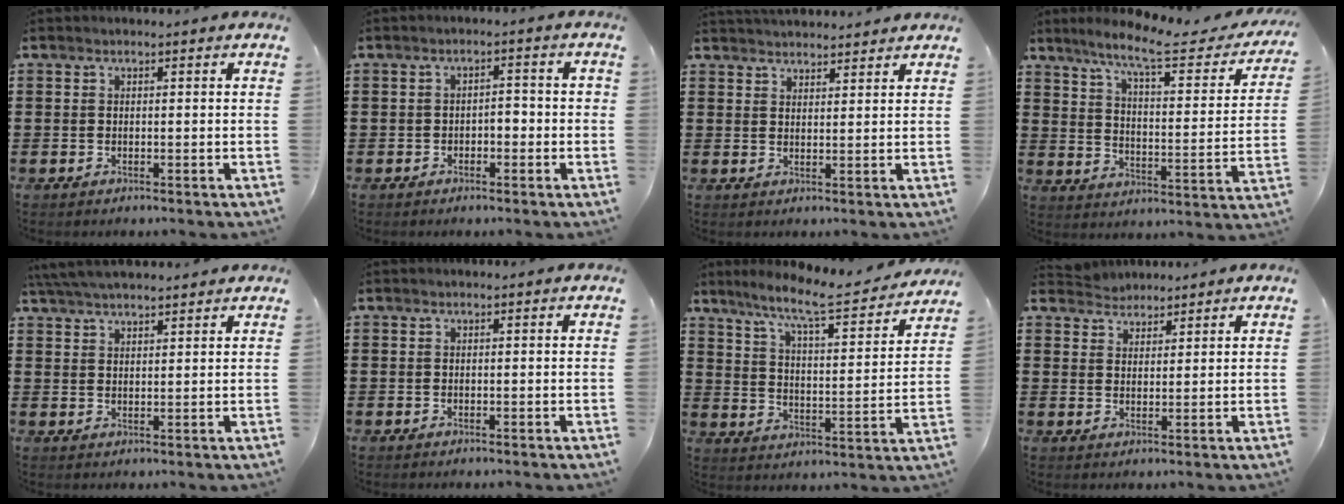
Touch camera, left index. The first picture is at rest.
{"total": 2.0, "force": [-1.3, 1.0, 1.1], "torque": [-0.025, 0.004, -0.030]}
{"total": 2.8, "force": [2.8, 0.2, -0.1], "torque": [-0.004, -0.006, 0.054]}
{"total": 8.7, "force": [6.9, 0.5, 5.3], "torque": [-0.112, -0.039, 0.110]}
{"total": 4.5, "force": [4.2, 0.3, 1.5], "torque": [-0.040, -0.007, 0.080]}
{"total": 0.0}
{"total": 8.1, "force": [6.9, 0.0, 4.1], "torque": [-0.099, -0.046, 0.111]}
{"total": 2.8, "force": [2.6, 0.8, -0.5], "torque": [0.000, 0.000, 0.051]}